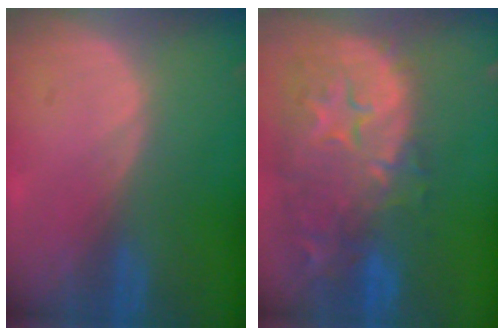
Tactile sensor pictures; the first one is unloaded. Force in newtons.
{"total": 15.1, "press": 12.1, "slide": 9.0}